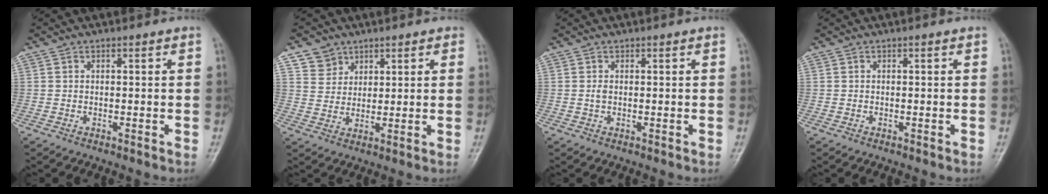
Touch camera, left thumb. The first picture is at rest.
{"total": 5.5, "force": [3.3, 4.4, 0.2], "torque": [0.031, -0.025, 0.062]}
{"total": 0.8, "force": [0.1, 0.5, 0.6], "torque": [-0.013, 0.000, 0.004]}
{"total": 0.0}